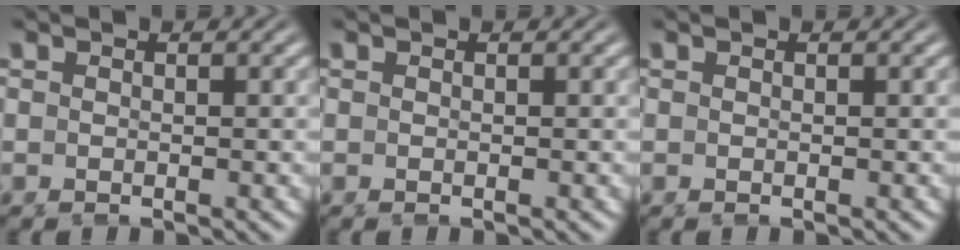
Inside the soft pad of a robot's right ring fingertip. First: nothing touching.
{"total": 0.0}
{"total": 0.0}